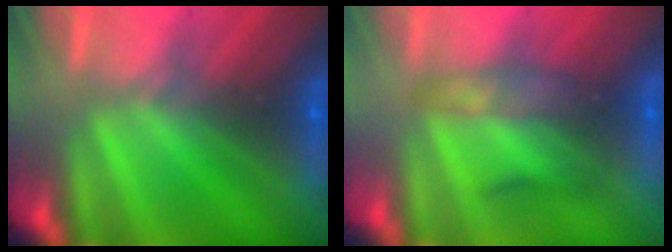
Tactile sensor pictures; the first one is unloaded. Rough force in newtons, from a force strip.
{"total": 2.2}